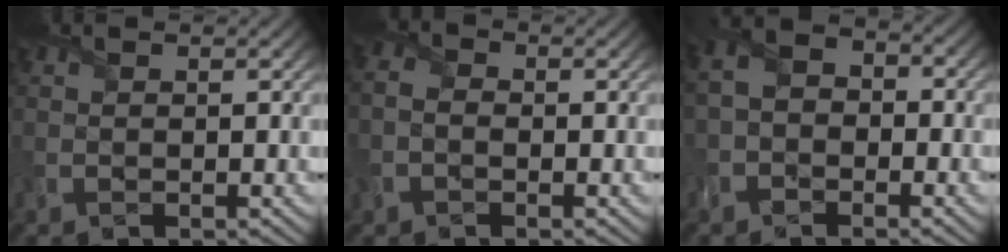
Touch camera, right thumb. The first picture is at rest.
{"total": 3.3, "force": [-1.1, 2.5, 1.9], "torque": [-0.056, 0.001, -0.019]}
{"total": 3.9, "force": [-1.9, 2.9, 1.7], "torque": [-0.031, 0.003, -0.045]}